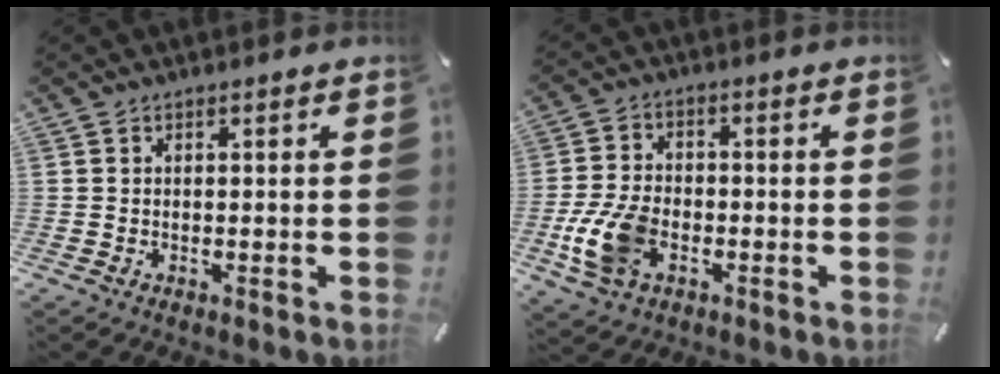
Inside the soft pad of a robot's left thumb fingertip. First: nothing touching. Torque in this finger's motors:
{"motor_torque": [0.78, 1.14, 0.36, -0.36, 0.17]}